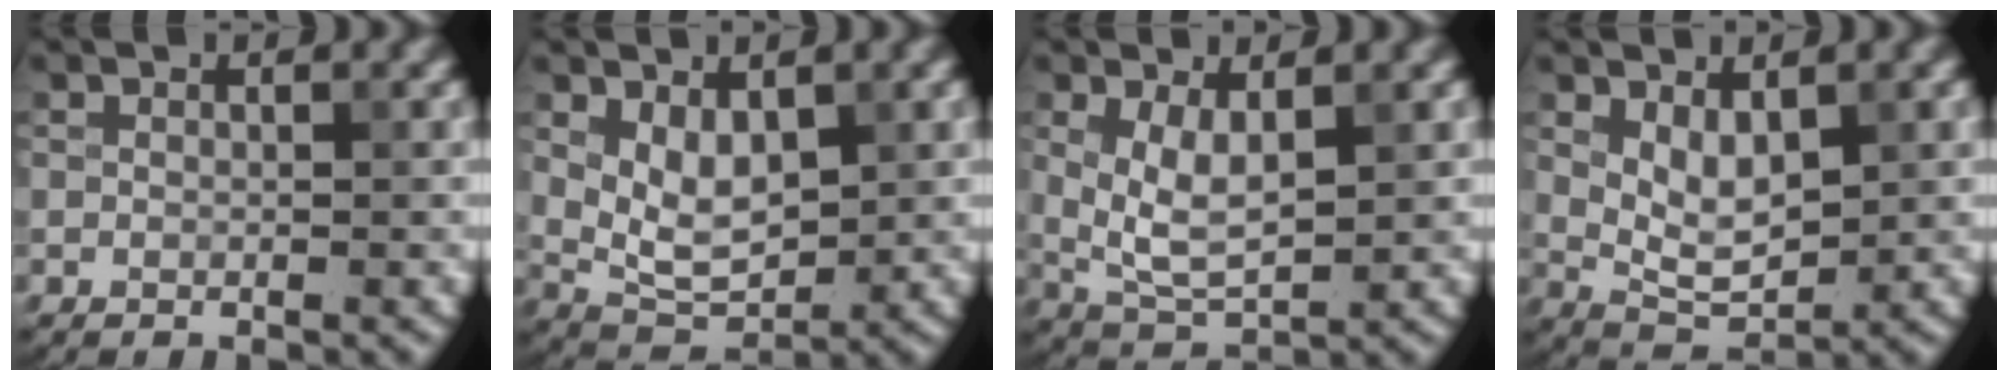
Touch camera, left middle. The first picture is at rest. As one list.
[{"total": 4.3, "force": [1.1, 2.5, 3.4], "torque": [-0.067, -0.007, 0.027]}, {"total": 4.0, "force": [1.0, 1.7, 3.4], "torque": [-0.073, -0.007, 0.025]}, {"total": 3.7, "force": [1.2, 1.8, 3.0], "torque": [-0.059, -0.007, 0.027]}]